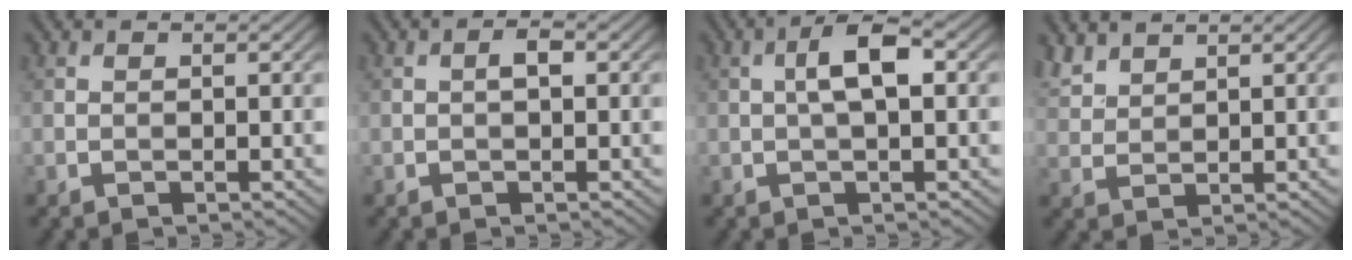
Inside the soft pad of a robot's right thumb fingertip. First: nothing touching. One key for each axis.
{"total": 1.3, "fx": 0.1, "fy": 0.5, "fz": 1.2, "tx": -0.021, "ty": 0.005, "tz": -0.001}
{"total": 4.4, "fx": 0.5, "fy": 1.3, "fz": 4.1, "tx": -0.080, "ty": 0.014, "tz": 0.004}
{"total": 3.7, "fx": 3.0, "fy": 1.4, "fz": 1.5, "tx": -0.040, "ty": 0.008, "tz": 0.071}